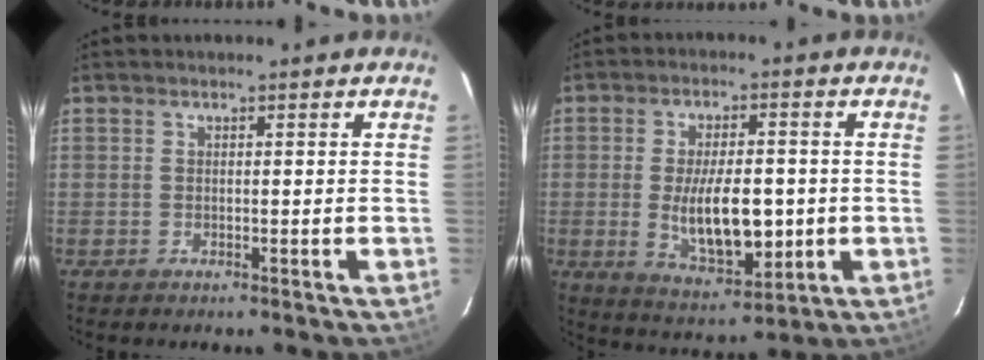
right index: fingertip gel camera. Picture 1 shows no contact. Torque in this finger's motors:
{"motor_torque": [0.40, -0.14, 0.37, 0.13]}